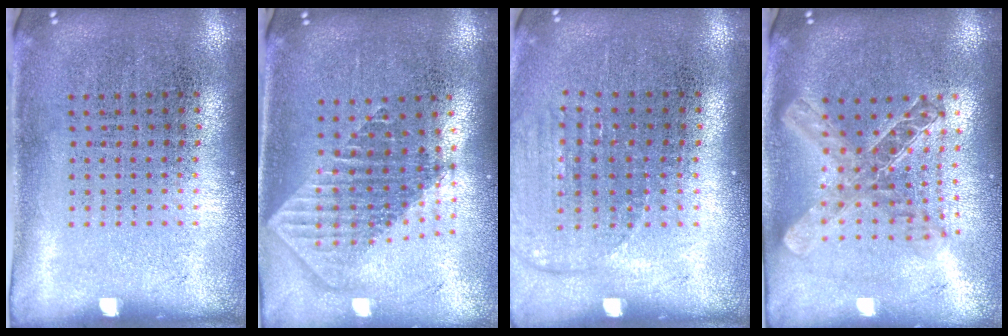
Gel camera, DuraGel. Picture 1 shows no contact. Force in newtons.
{"total": 2.0, "press": 1.6, "slide": 1.2}
{"total": 1.1, "press": 1.1, "slide": 0.4}
{"total": 2.0, "press": 1.7, "slide": 1.1}